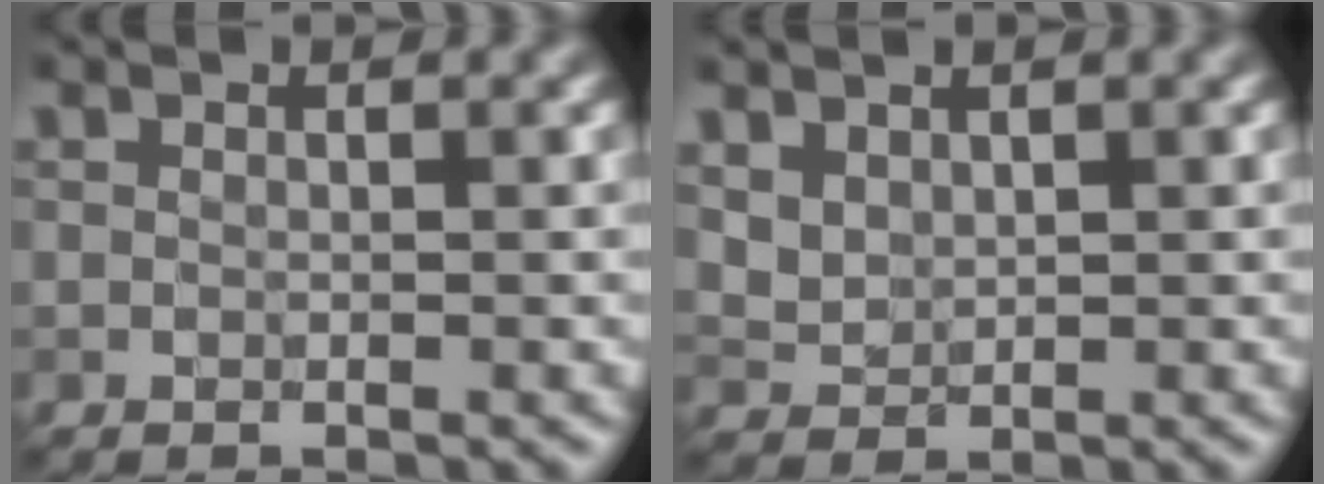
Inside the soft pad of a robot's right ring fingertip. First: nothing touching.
{"total": 1.9, "force": [1.2, 1.3, 0.8], "torque": [-0.023, -0.004, 0.032]}